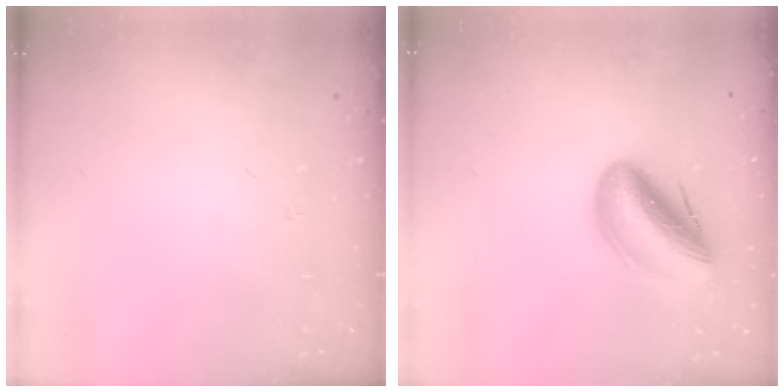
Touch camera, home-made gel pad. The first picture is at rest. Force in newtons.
{"total": 14.4, "press": 14.0, "slide": 3.3}